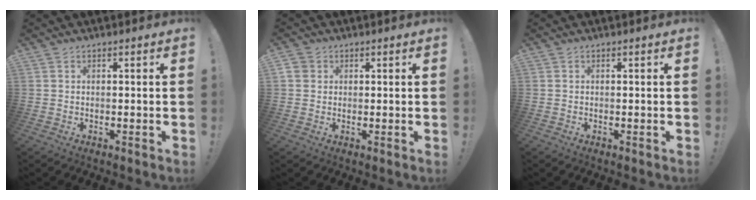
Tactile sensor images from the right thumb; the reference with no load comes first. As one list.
[{"total": 2.7, "force": [1.0, 2.4, 0.7], "torque": [-0.018, 0.004, 0.019]}, {"total": 0.5, "force": [0.0, 0.5, -0.2], "torque": [-0.003, 0.004, 0.001]}]